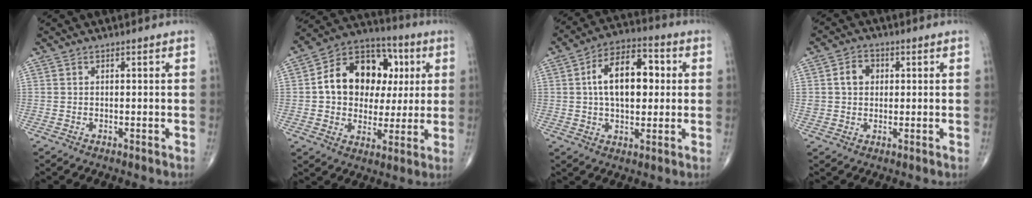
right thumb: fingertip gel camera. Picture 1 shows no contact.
{"total": 18.3, "force": [3.0, 13.9, 11.6], "torque": [-0.140, 0.020, 0.045]}
{"total": 14.2, "force": [1.9, 8.2, 11.5], "torque": [-0.163, 0.020, 0.022]}
{"total": 5.0, "force": [1.0, 4.2, 2.7], "torque": [-0.030, 0.006, 0.014]}